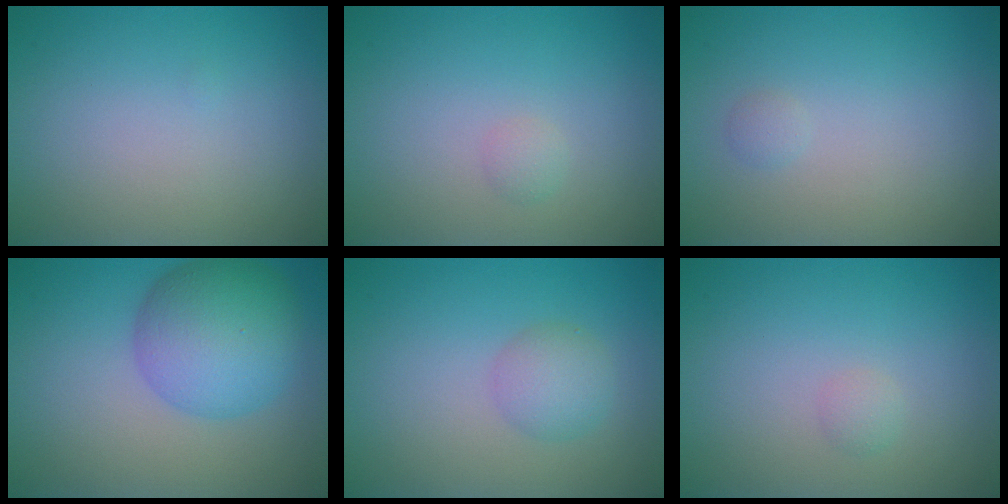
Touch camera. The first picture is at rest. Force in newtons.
{"total": 0.7, "press": 0.7, "slide": 0.0}
{"total": 0.6, "press": 0.6, "slide": 0.1}
{"total": 7.5, "press": 7.5, "slide": 0.4}
{"total": 2.3, "press": 2.3, "slide": 0.0}
{"total": 0.7, "press": 0.7, "slide": 0.0}